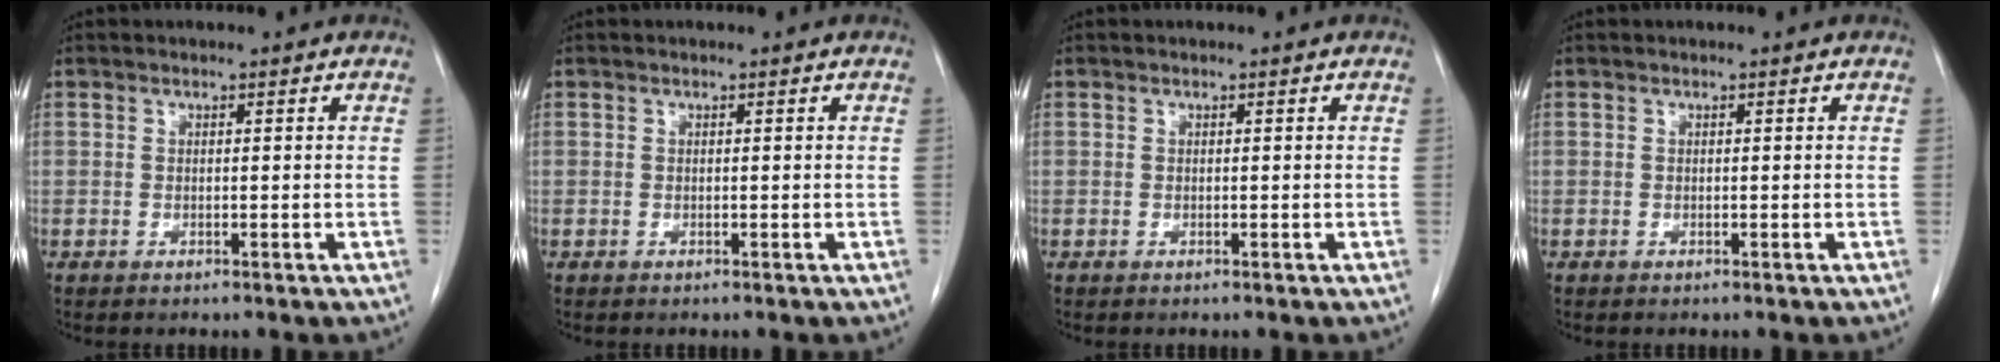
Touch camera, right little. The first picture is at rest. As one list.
[{"total": 0.0}, {"total": 0.0}, {"total": 0.0}]